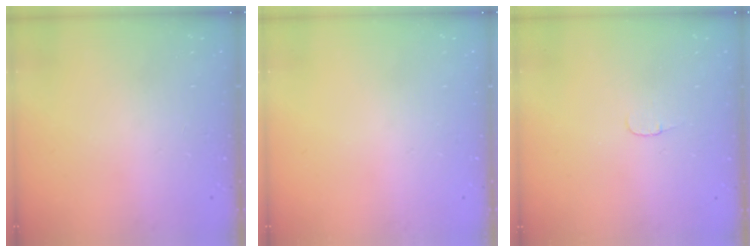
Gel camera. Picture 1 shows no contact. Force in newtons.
{"total": 0.0}
{"total": 3.1, "press": 3.1, "slide": 0.3}